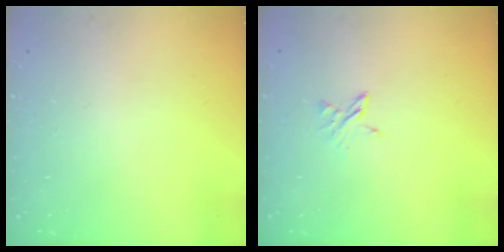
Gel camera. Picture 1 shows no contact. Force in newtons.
{"total": 3.7, "press": 3.6, "slide": 0.4}